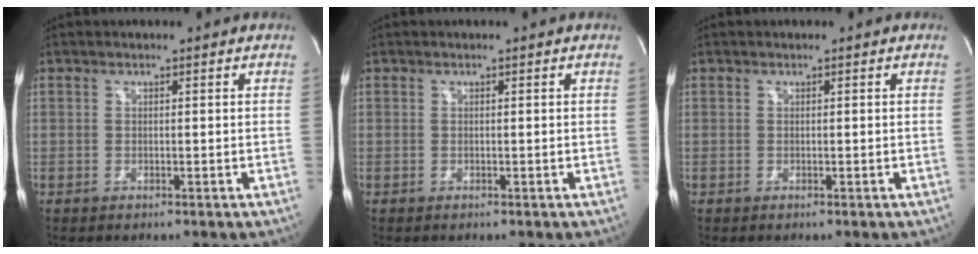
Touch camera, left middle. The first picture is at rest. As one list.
[{"total": 0.0}, {"total": 0.0}]